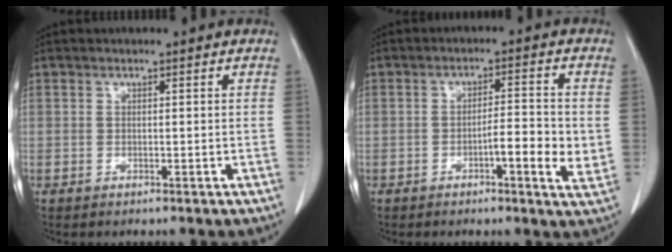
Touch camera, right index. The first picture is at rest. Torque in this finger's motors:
{"motor_torque": [1.40, -0.32, 0.55, 0.07]}